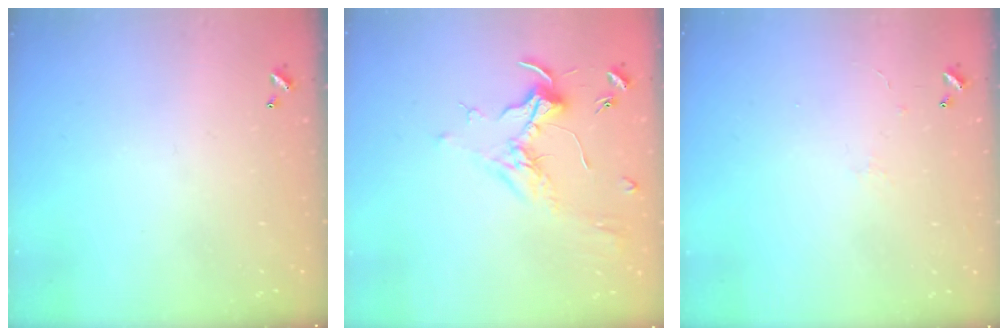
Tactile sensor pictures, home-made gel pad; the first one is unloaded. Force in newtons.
{"total": 1.8, "press": 1.6, "slide": 0.8}
{"total": 0.9, "press": 0.7, "slide": 0.5}